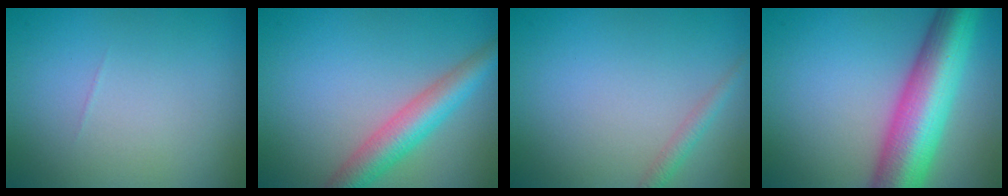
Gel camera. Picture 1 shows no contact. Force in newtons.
{"total": 4.8, "press": 4.8, "slide": 0.2}
{"total": 1.4, "press": 1.4, "slide": 0.0}
{"total": 10.4, "press": 10.4, "slide": 0.3}